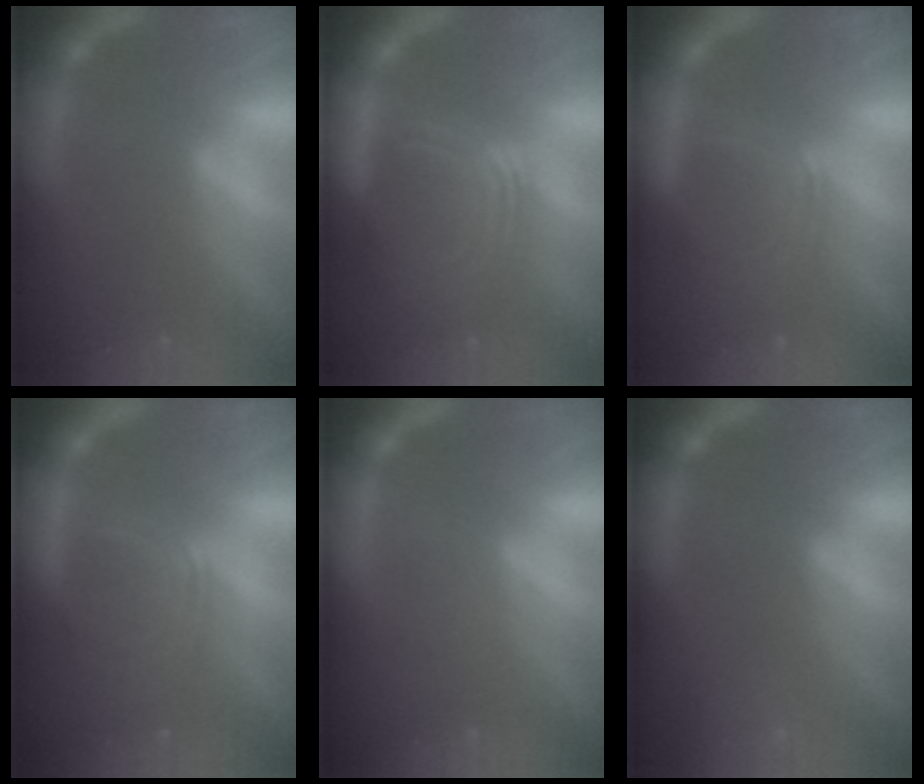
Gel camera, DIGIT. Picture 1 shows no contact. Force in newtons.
{"total": 10.0}
{"total": 6.5}
{"total": 6.0}
{"total": 1.5}
{"total": 3.0}